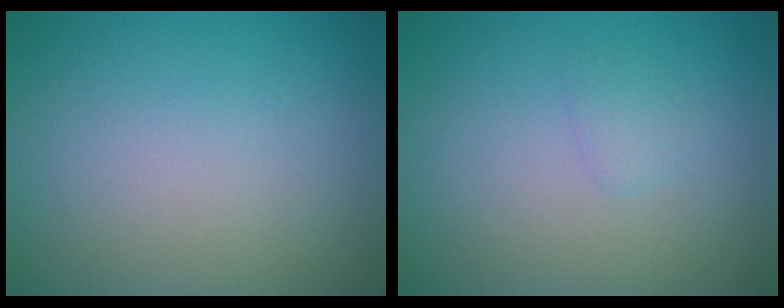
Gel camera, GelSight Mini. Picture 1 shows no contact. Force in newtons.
{"total": 0.8, "press": 0.8, "slide": 0.1}